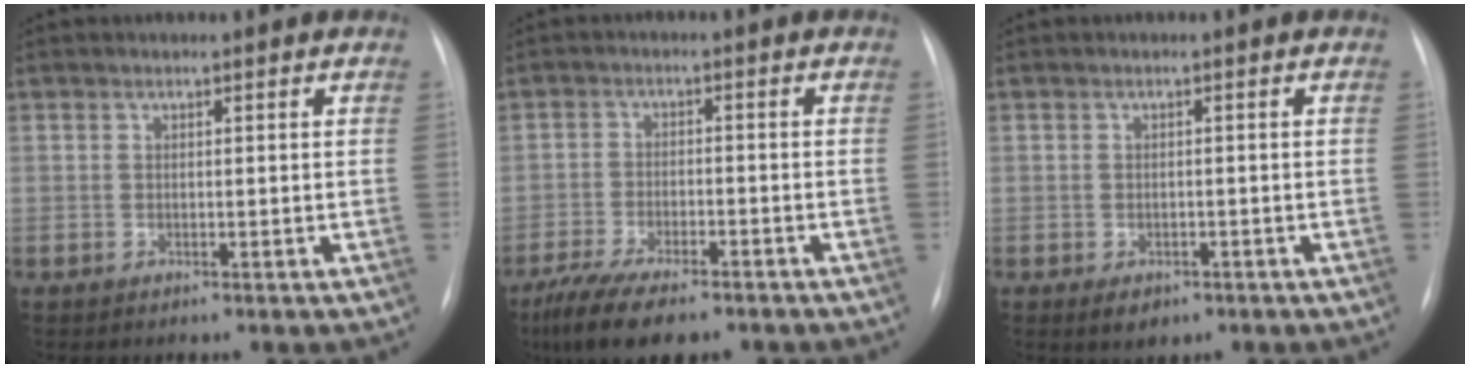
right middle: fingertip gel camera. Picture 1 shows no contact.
{"total": 11.2, "force": [-8.3, 3.4, 6.7], "torque": [-0.113, -0.020, -0.132]}
{"total": 2.8, "force": [-1.5, 1.9, 1.5], "torque": [-0.017, 0.000, -0.010]}